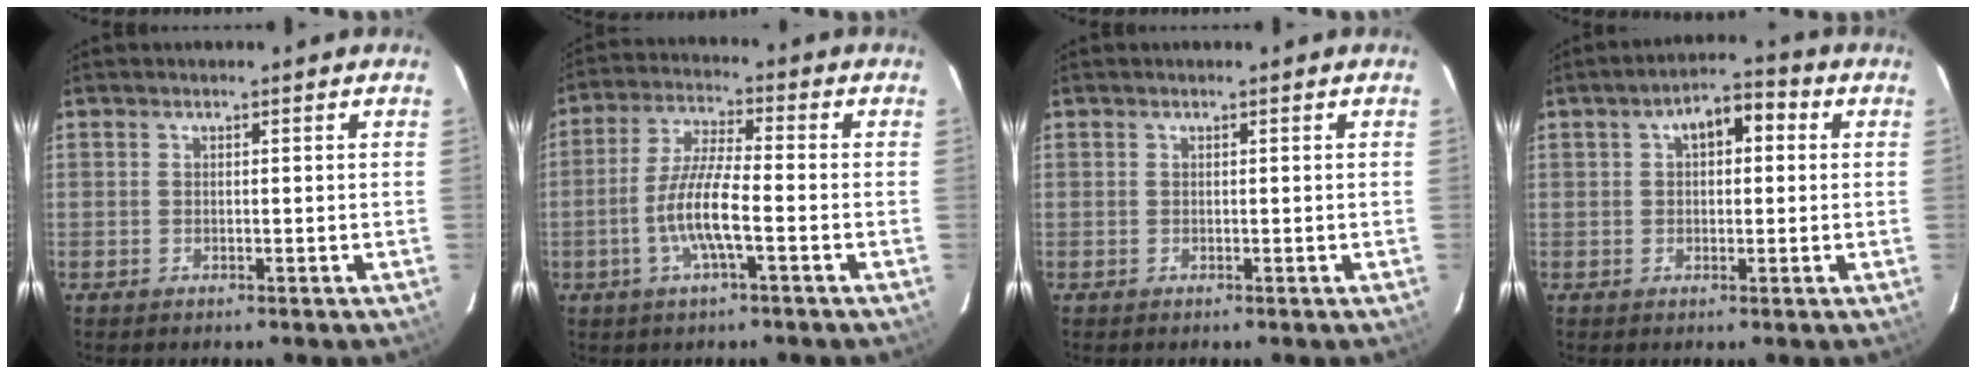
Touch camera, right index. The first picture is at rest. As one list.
[{"total": 8.8, "force": [-3.0, 1.2, 8.2], "torque": [-0.169, -0.001, -0.059]}, {"total": 0.0}, {"total": 6.4, "force": [1.6, 3.6, 5.0], "torque": [-0.082, 0.028, 0.027]}]